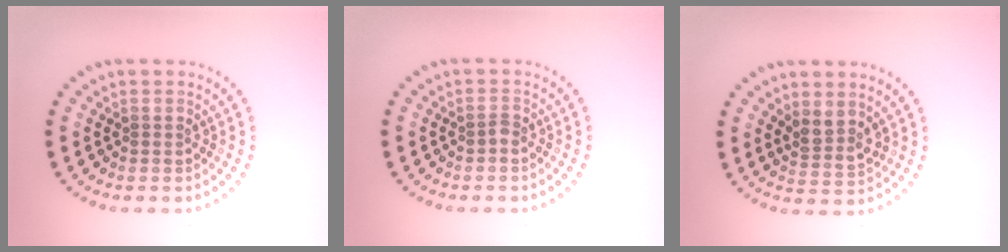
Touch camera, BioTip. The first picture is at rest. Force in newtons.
{"total": 0.7, "press": 0.5, "slide": 0.5}
{"total": 2.2, "press": 1.8, "slide": 1.1}